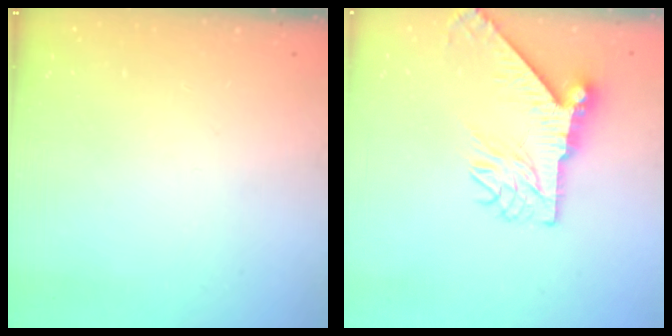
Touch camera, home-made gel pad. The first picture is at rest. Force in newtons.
{"total": 10.2, "press": 10.1, "slide": 1.6}